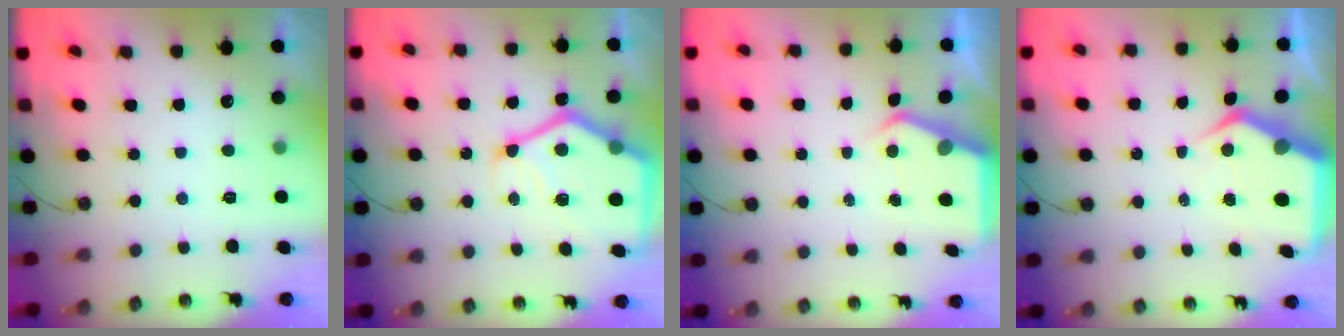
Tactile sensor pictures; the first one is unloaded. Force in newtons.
{"total": 19.0, "press": 18.9, "slide": 1.9}
{"total": 4.2, "press": 4.1, "slide": 0.6}
{"total": 8.6, "press": 8.5, "slide": 1.3}